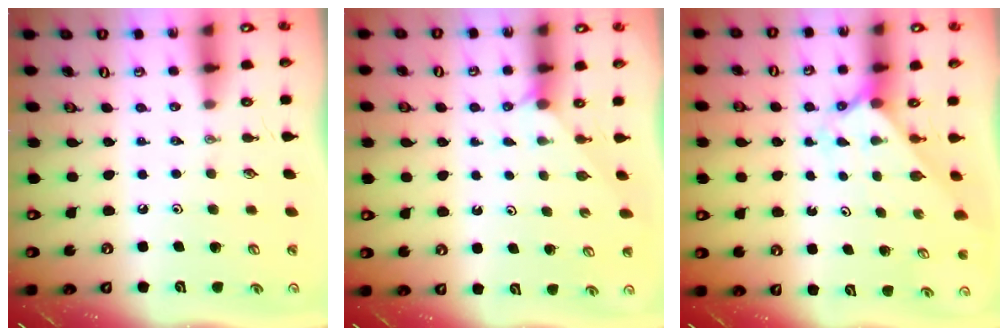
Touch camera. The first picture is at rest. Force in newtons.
{"total": 3.0, "press": 2.9, "slide": 0.3}
{"total": 1.9, "press": 1.9, "slide": 0.2}